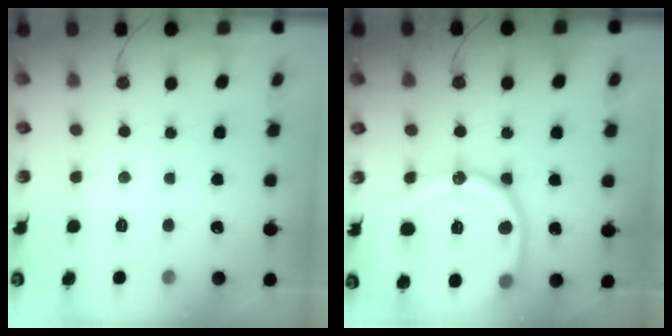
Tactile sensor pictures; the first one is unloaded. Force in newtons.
{"total": 22.0, "press": 21.9, "slide": 2.4}